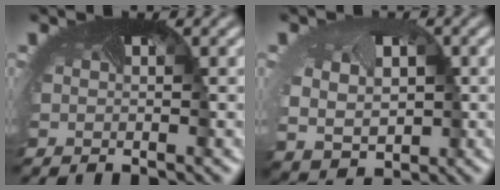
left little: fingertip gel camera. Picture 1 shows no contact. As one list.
[{"total": 6.0, "force": [0.1, 5.0, 3.3], "torque": [-0.069, -0.021, 0.011]}]